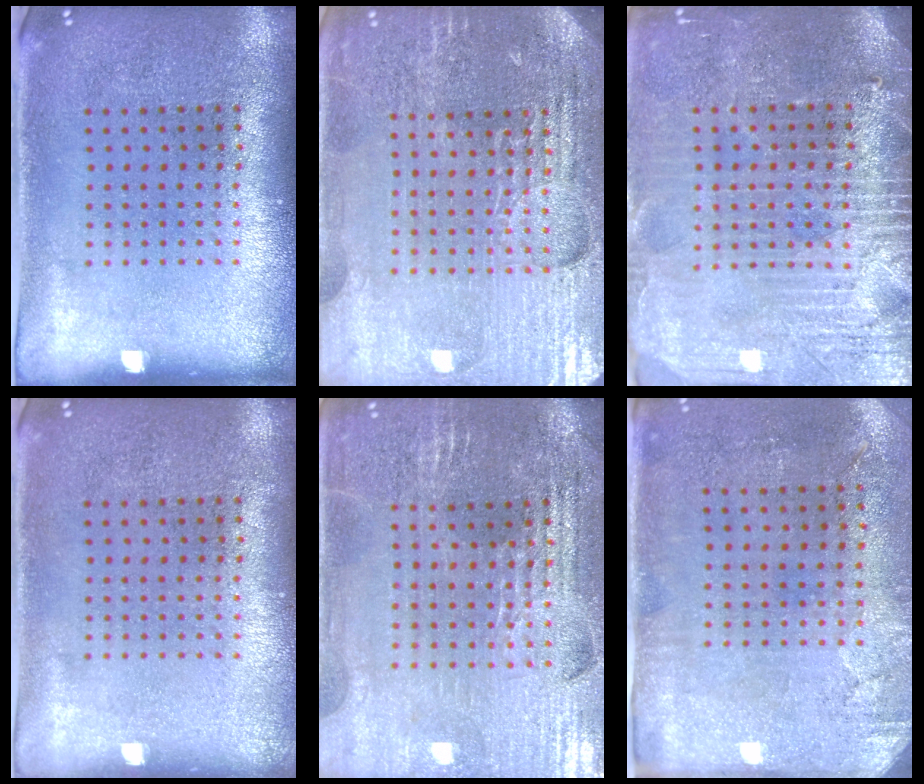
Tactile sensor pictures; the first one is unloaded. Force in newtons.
{"total": 4.9, "press": 4.6, "slide": 1.7}
{"total": 3.8, "press": 3.5, "slide": 1.5}
{"total": 0.0}
{"total": 3.0, "press": 3.0, "slide": 0.4}
{"total": 2.9, "press": 2.4, "slide": 1.7}